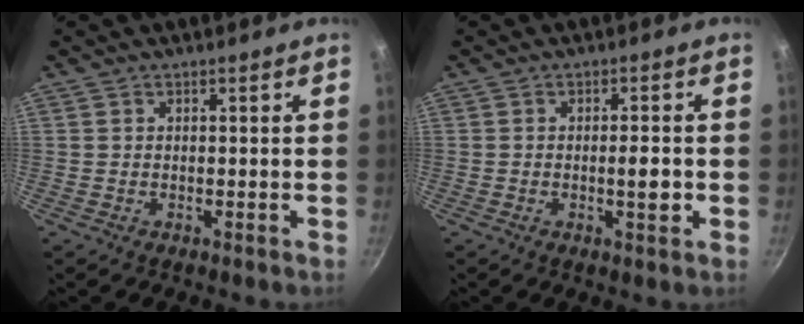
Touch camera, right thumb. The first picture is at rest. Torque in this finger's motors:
{"motor_torque": [1.75, 1.40, 1.24, -1.21, 0.16]}